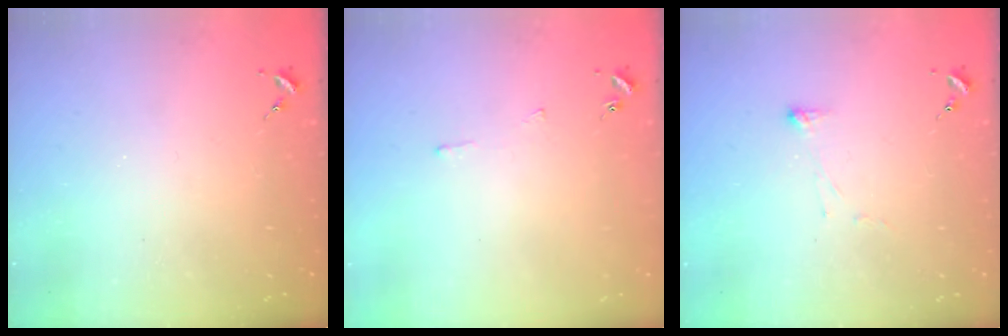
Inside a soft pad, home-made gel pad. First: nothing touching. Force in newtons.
{"total": 2.5, "press": 2.5, "slide": 0.3}
{"total": 2.9, "press": 2.8, "slide": 0.6}